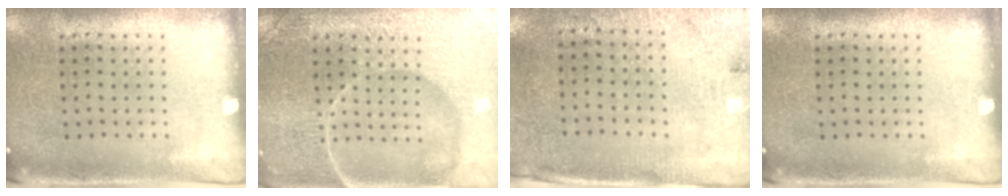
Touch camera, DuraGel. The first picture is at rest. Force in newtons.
{"total": 7.6, "press": 7.5, "slide": 1.0}
{"total": 2.7, "press": 2.3, "slide": 1.5}
{"total": 0.0}